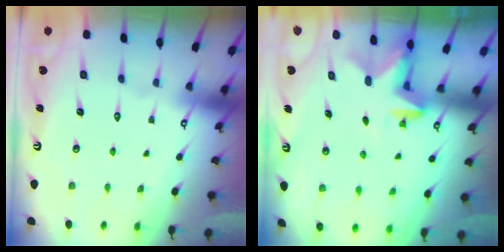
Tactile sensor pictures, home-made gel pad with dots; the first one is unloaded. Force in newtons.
{"total": 2.8, "press": 2.8, "slide": 0.6}